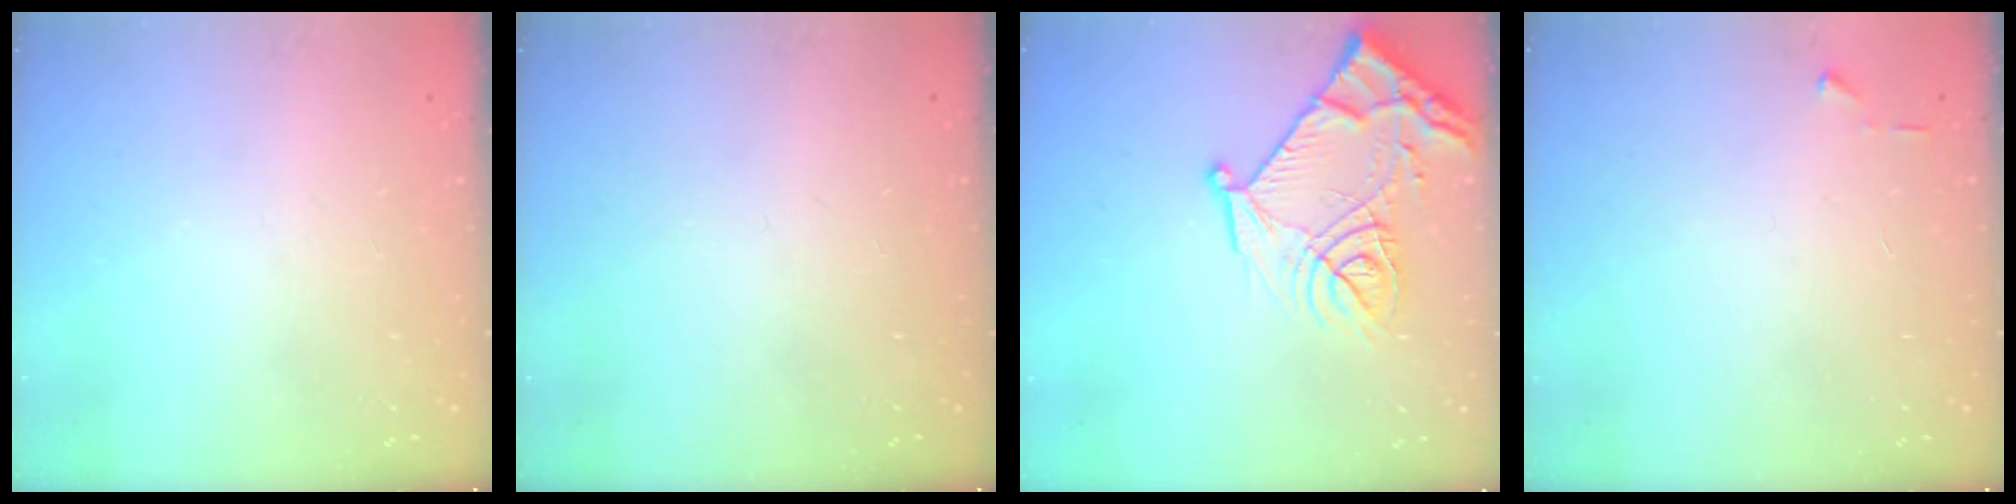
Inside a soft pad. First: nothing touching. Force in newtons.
{"total": 0.0}
{"total": 16.3, "press": 16.3, "slide": 1.8}
{"total": 3.2, "press": 3.2, "slide": 0.4}